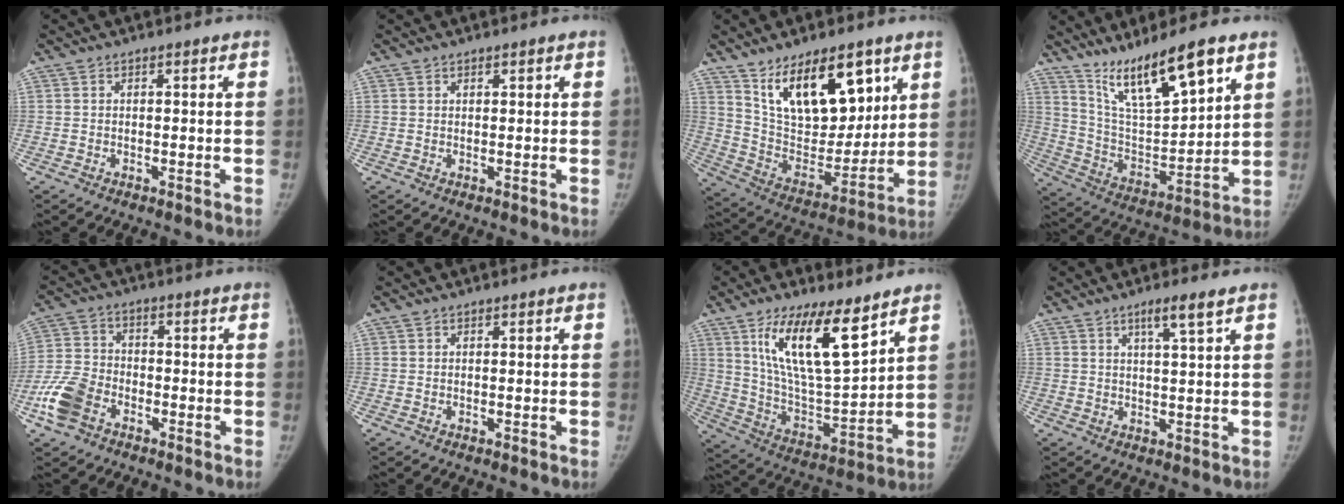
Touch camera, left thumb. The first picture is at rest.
{"total": 0.7, "force": [0.5, 0.3, 0.4], "torque": [-0.003, -0.003, 0.008]}
{"total": 20.7, "force": [11.0, 10.3, 14.2], "torque": [-0.173, -0.060, 0.204]}
{"total": 16.6, "force": [11.3, 3.6, 11.6], "torque": [-0.185, -0.062, 0.219]}
{"total": 9.0, "force": [-4.5, 5.9, 5.0], "torque": [-0.109, 0.018, -0.093]}
{"total": 0.0}
{"total": 18.2, "force": [10.1, 5.7, 14.0], "torque": [-0.224, -0.058, 0.195]}
{"total": 4.3, "force": [2.6, 0.1, 3.5], "torque": [-0.062, -0.016, 0.048]}